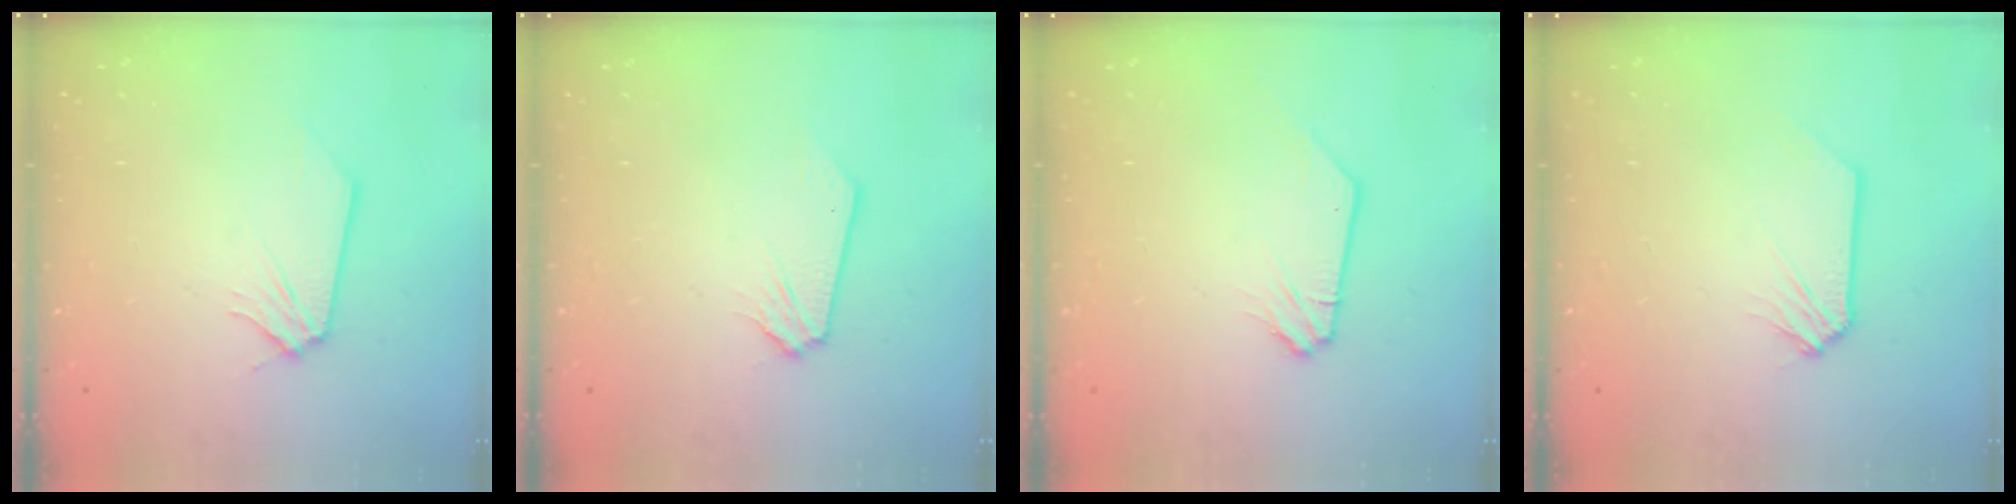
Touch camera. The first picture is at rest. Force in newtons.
{"total": 0.0}
{"total": 1.0, "press": 1.0, "slide": 0.1}
{"total": 0.6, "press": 0.6, "slide": 0.1}